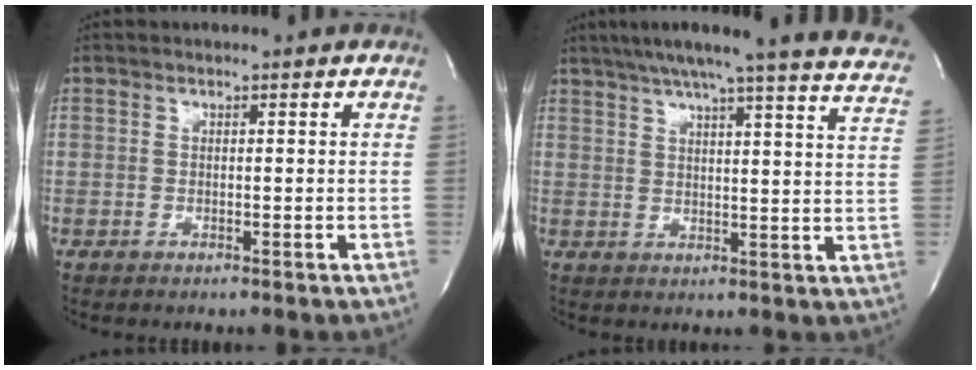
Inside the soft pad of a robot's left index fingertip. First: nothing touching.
{"total": 25.0, "force": [22.2, 0.2, 11.4], "torque": [-0.173, -0.054, 0.256]}